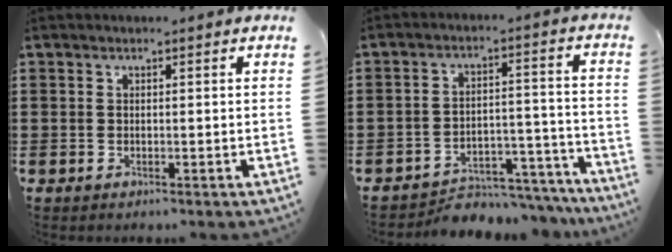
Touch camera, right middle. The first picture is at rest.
{"total": 5.1, "force": [-4.9, 1.1, 1.0], "torque": [-0.018, 0.013, -0.098]}